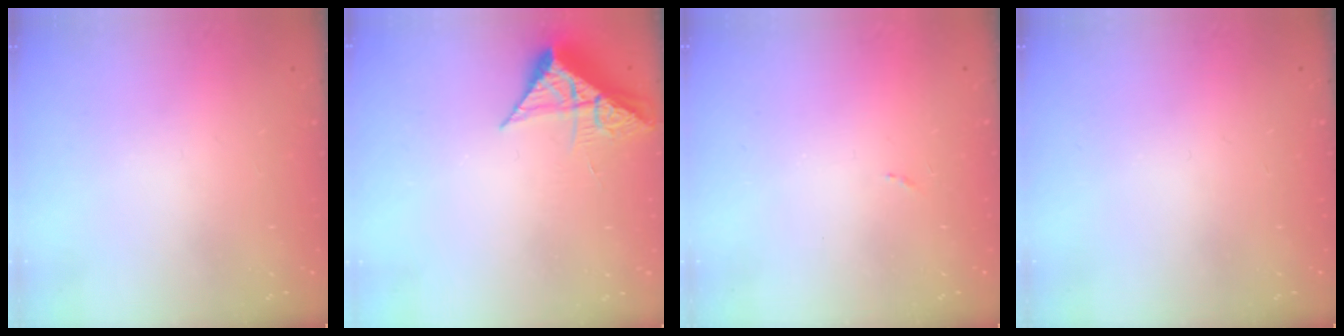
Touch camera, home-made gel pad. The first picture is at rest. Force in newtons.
{"total": 7.6, "press": 7.6, "slide": 0.4}
{"total": 4.2, "press": 4.1, "slide": 0.7}
{"total": 0.0}